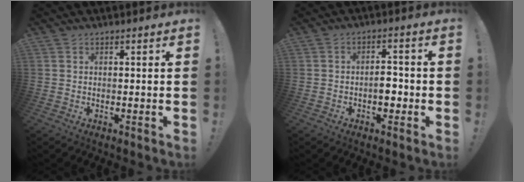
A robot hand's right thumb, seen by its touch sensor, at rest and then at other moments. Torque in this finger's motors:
{"motor_torque": [-0.04, 0.11, 0.30, -0.11, 0.00]}